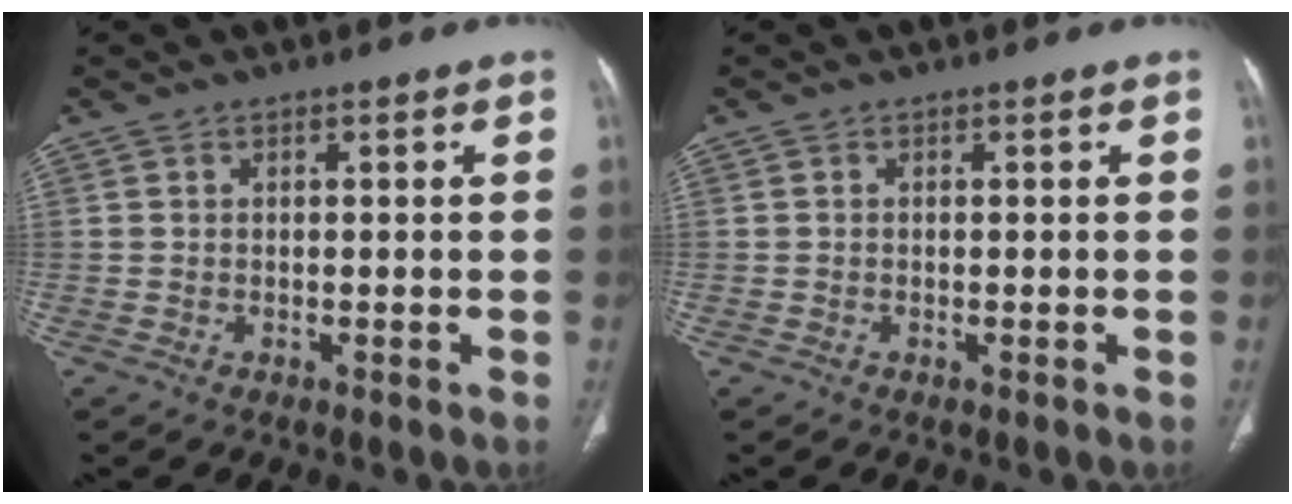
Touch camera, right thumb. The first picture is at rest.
{"total": 0.0}